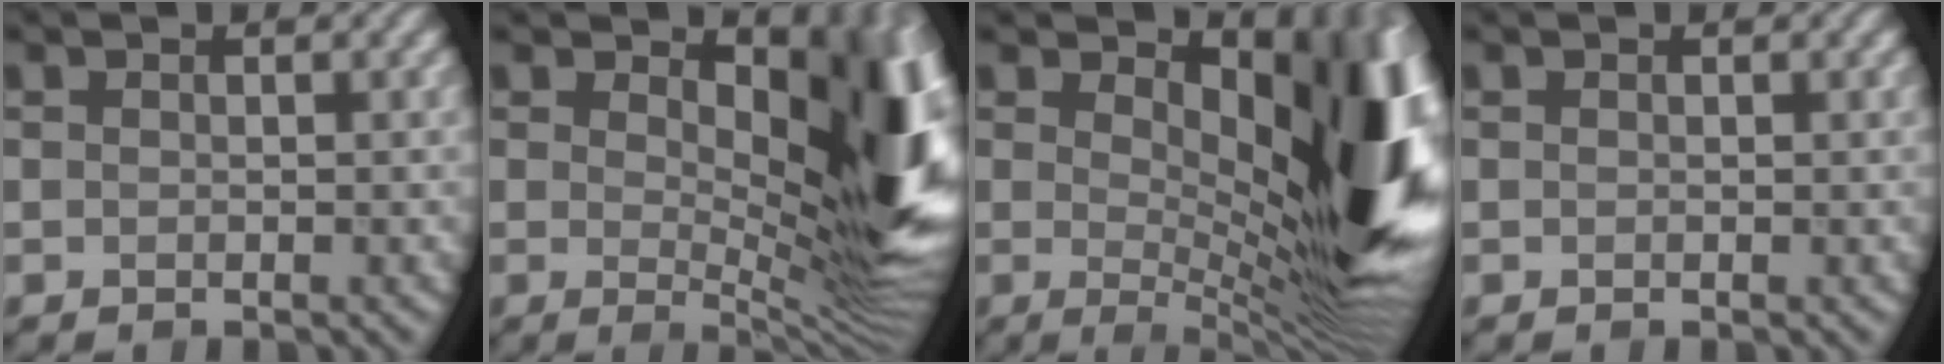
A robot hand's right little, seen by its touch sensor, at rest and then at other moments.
{"total": 12.2, "force": [2.3, 5.6, 10.6], "torque": [-0.120, -0.010, 0.045]}
{"total": 15.1, "force": [2.4, 6.5, 13.4], "torque": [-0.142, -0.005, 0.046]}
{"total": 0.0}